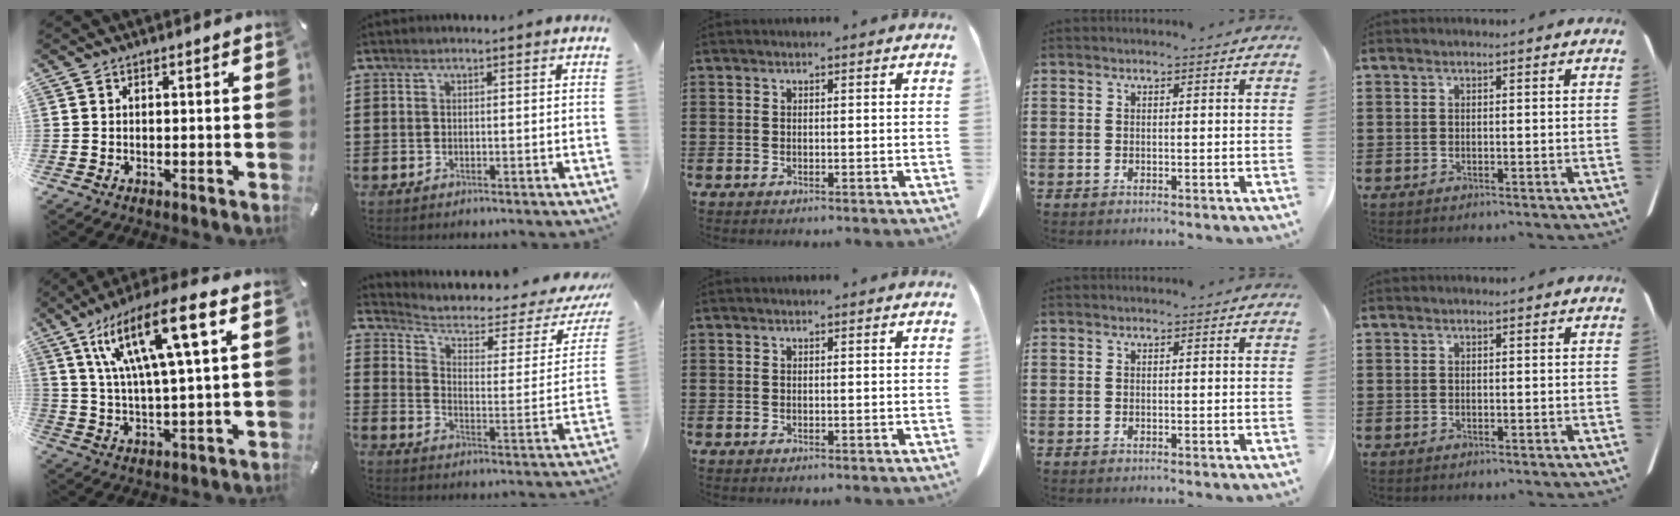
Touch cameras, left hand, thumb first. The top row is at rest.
{"thumb": {"total": 16.2, "force": [7.8, 3.5, 13.8], "torque": [-0.277, -0.023, 0.120]}, "index": {"total": 3.8, "force": [2.3, 1.6, 2.6], "torque": [-0.065, -0.016, 0.032]}}